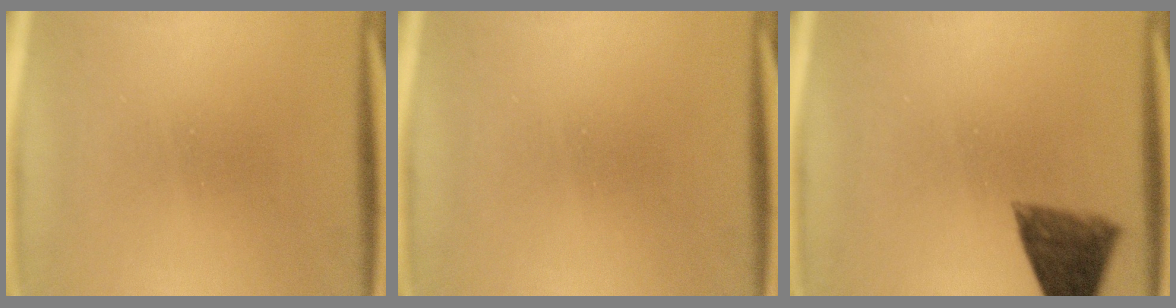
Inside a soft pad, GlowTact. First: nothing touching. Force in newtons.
{"total": 0.0}
{"total": 7.1}